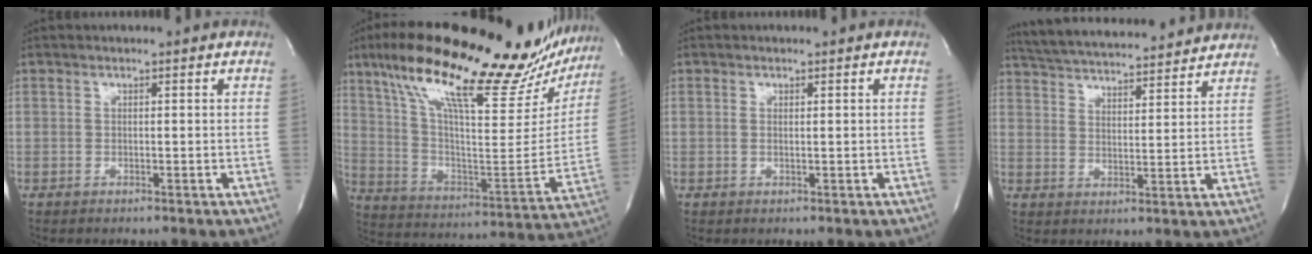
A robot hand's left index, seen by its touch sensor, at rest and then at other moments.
{"total": 31.0, "force": [23.9, 7.6, 18.1], "torque": [-0.302, 0.005, 0.342]}
{"total": 0.6, "force": [0.1, 0.0, 0.6], "torque": [-0.016, -0.002, 0.004]}
{"total": 18.4, "force": [17.2, 2.3, 6.1], "torque": [-0.109, 0.029, 0.250]}